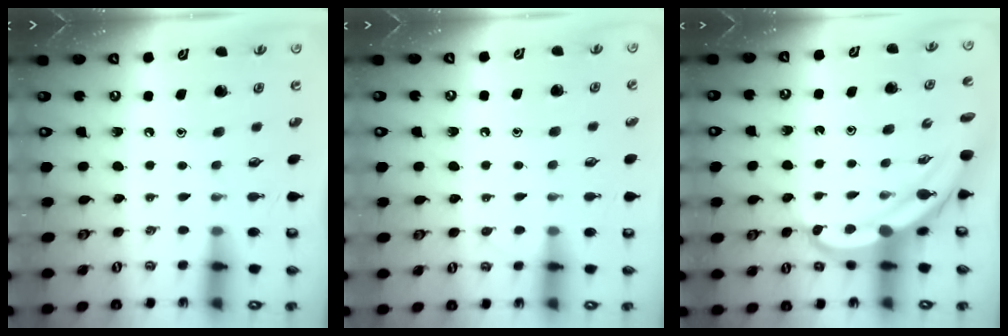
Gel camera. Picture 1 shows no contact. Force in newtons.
{"total": 4.6, "press": 4.6, "slide": 0.5}
{"total": 6.0, "press": 5.9, "slide": 0.8}